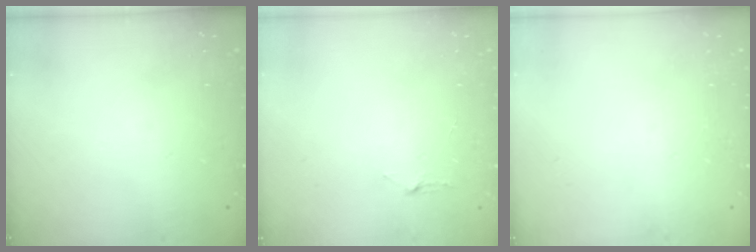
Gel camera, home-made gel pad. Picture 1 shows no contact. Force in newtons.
{"total": 2.9, "press": 2.9, "slide": 0.3}
{"total": 0.0}